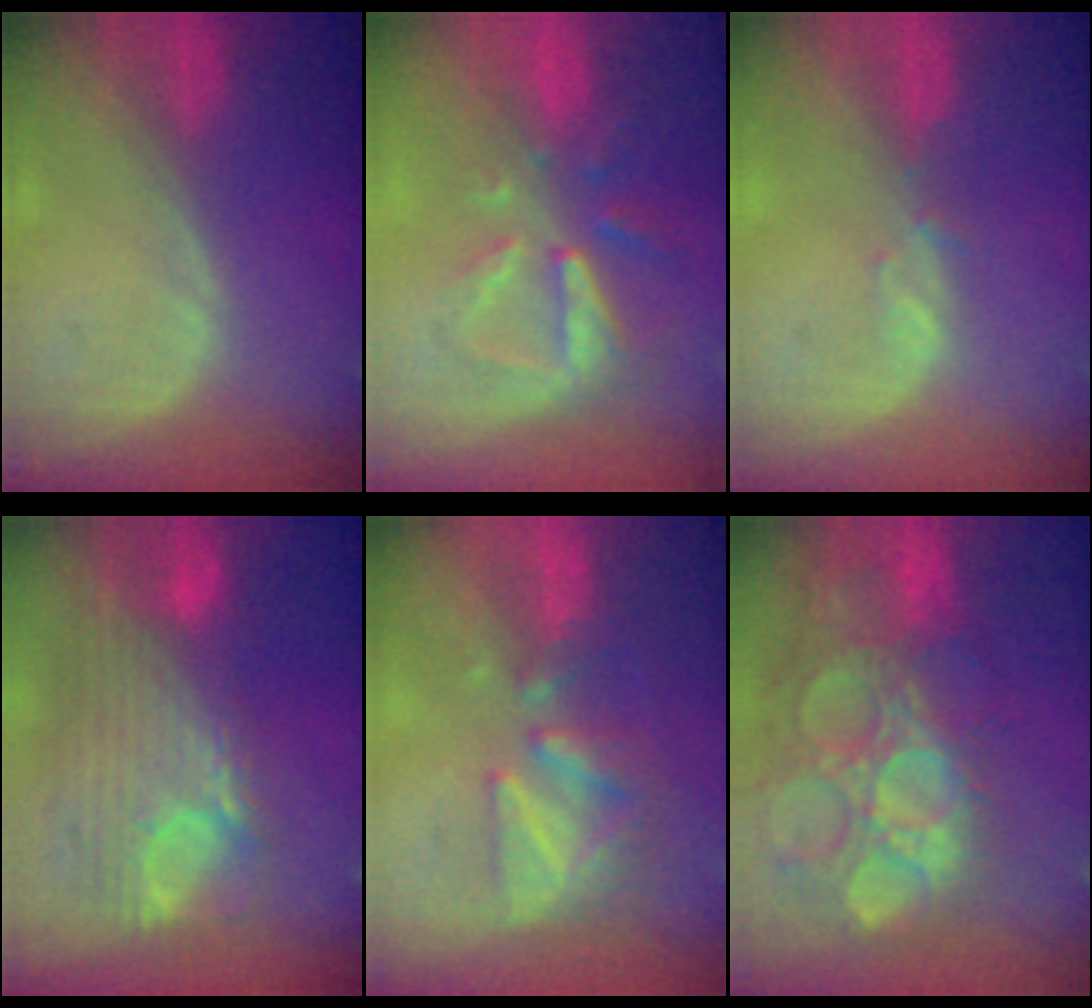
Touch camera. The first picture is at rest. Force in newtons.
{"total": 8.2, "press": 7.4, "slide": 3.6}
{"total": 1.1, "press": 1.1, "slide": 0.2}
{"total": 12.3, "press": 10.3, "slide": 6.6}
{"total": 8.9, "press": 7.8, "slide": 4.3}
{"total": 15.6, "press": 12.9, "slide": 8.8}